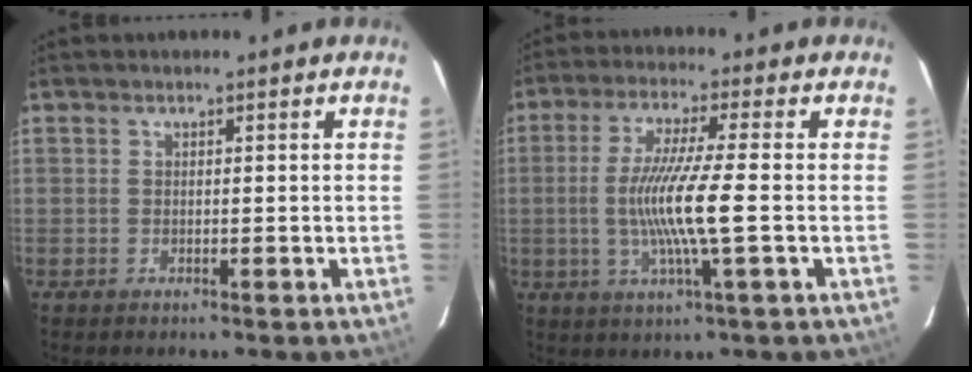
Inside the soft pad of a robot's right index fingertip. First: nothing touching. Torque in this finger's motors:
{"motor_torque": [1.62, -0.25, 0.85, 0.21]}